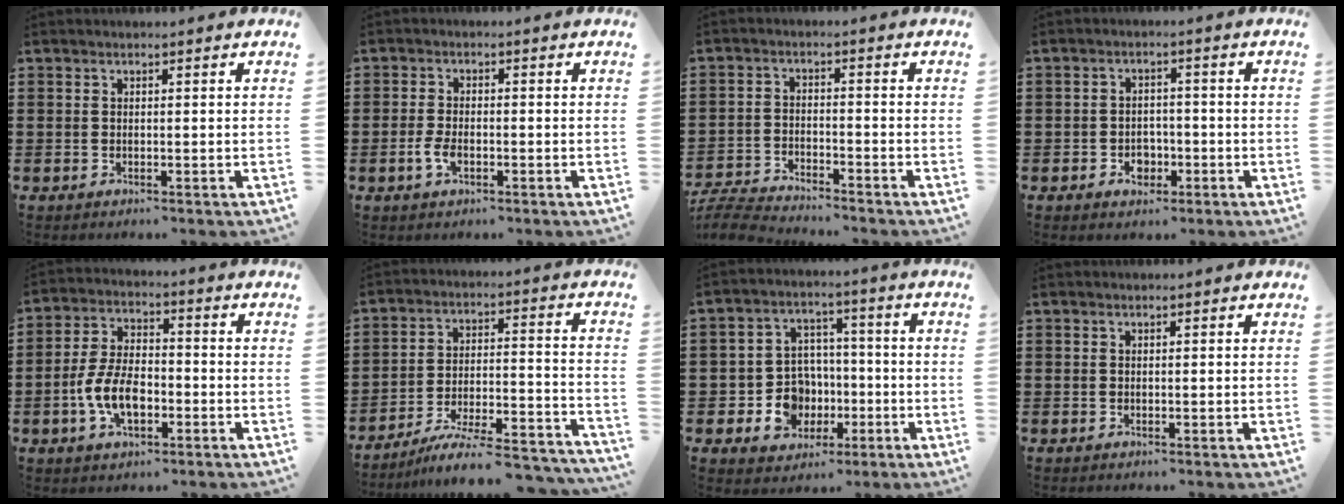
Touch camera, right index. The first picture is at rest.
{"total": 3.1, "force": [-1.1, 1.6, 2.4], "torque": [-0.064, -0.007, -0.025]}
{"total": 5.0, "force": [-4.9, 0.2, 0.8], "torque": [-0.034, -0.005, -0.104]}
{"total": 2.9, "force": [-1.3, 2.1, 1.4], "torque": [-0.031, 0.000, -0.027]}
{"total": 8.2, "force": [-2.7, 4.4, 6.5], "torque": [-0.151, 0.001, -0.056]}
{"total": 8.1, "force": [-7.0, 0.8, 4.0], "torque": [-0.067, 0.001, -0.138]}
{"total": 8.8, "force": [-2.3, 7.7, 3.5], "torque": [-0.092, 0.015, -0.032]}
{"total": 0.0}